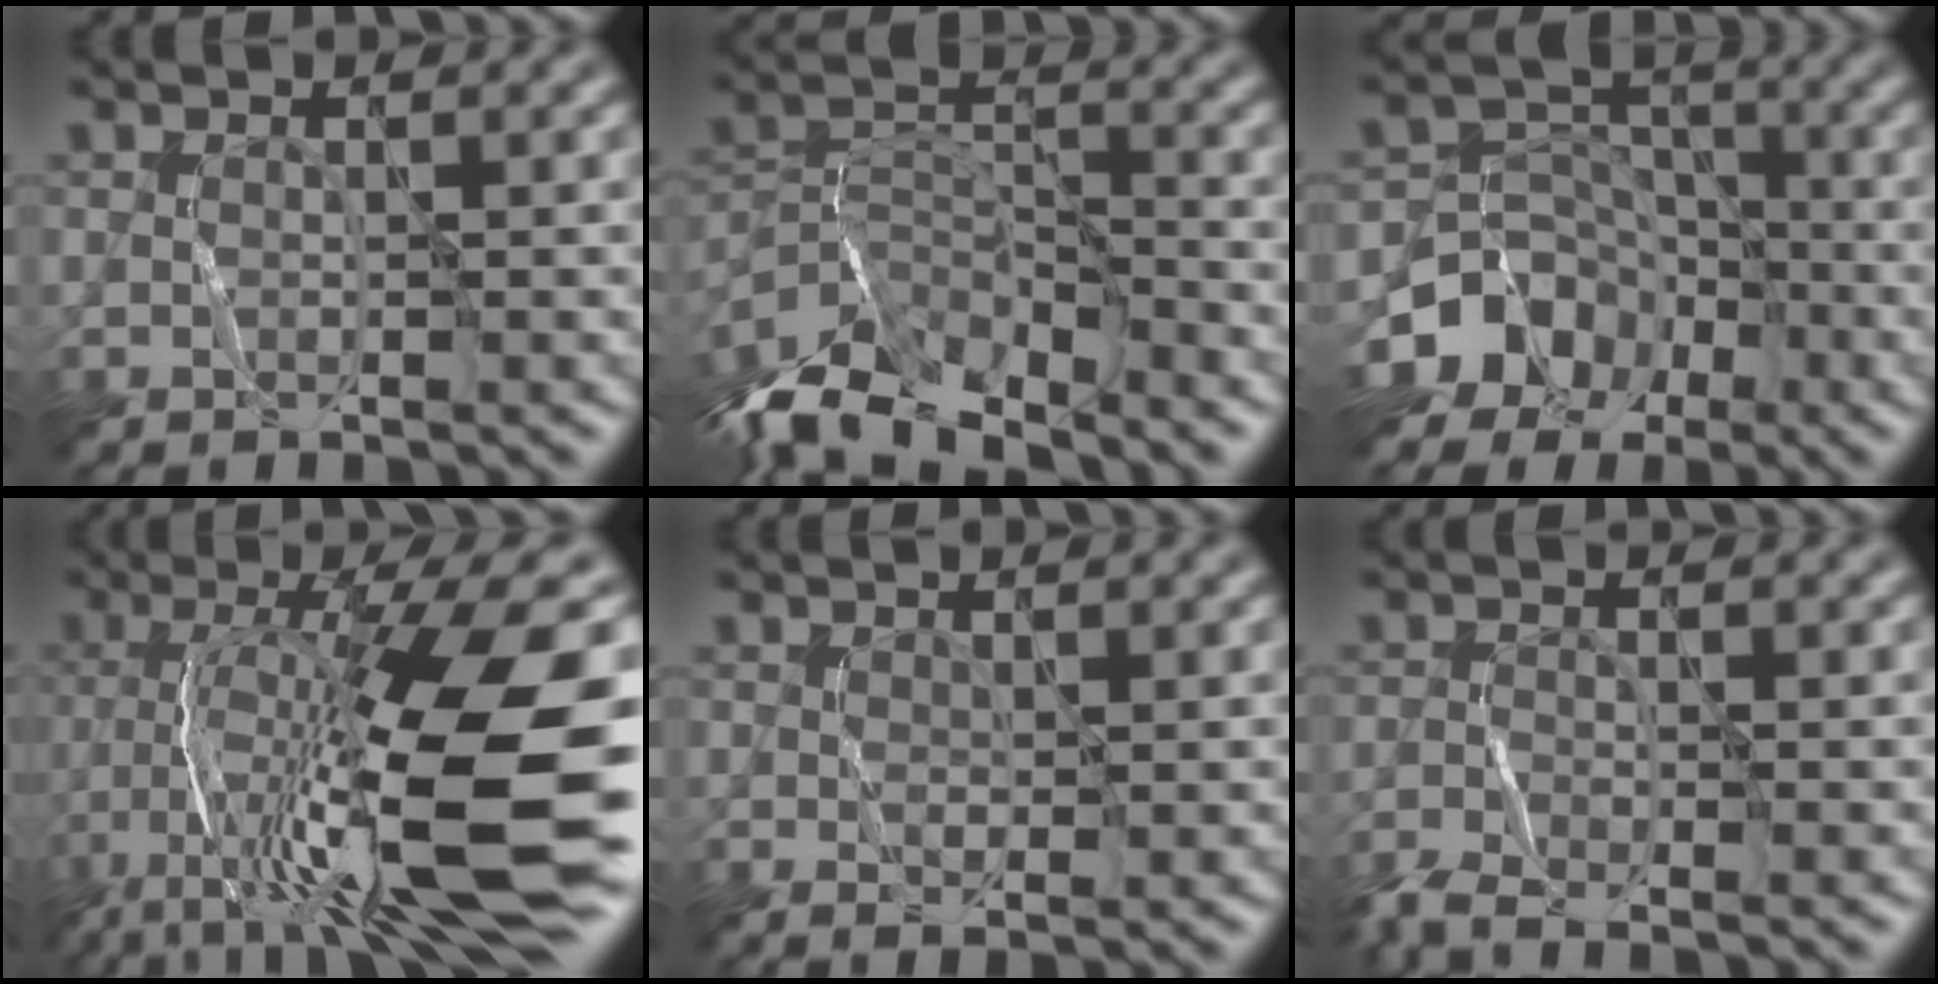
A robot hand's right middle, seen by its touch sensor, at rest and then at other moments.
{"total": 9.6, "force": [-7.9, 3.4, 4.3], "torque": [-0.089, -0.009, -0.147]}
{"total": 9.6, "force": [-5.6, 7.6, 1.7], "torque": [-0.014, -0.015, -0.107]}
{"total": 15.6, "force": [-5.2, 3.4, 14.3], "torque": [-0.246, 0.005, -0.078]}
{"total": 1.0, "force": [0.4, 0.4, 0.9], "torque": [-0.019, -0.006, 0.015]}
{"total": 3.3, "force": [-2.6, 0.6, 1.9], "torque": [-0.044, -0.007, -0.056]}